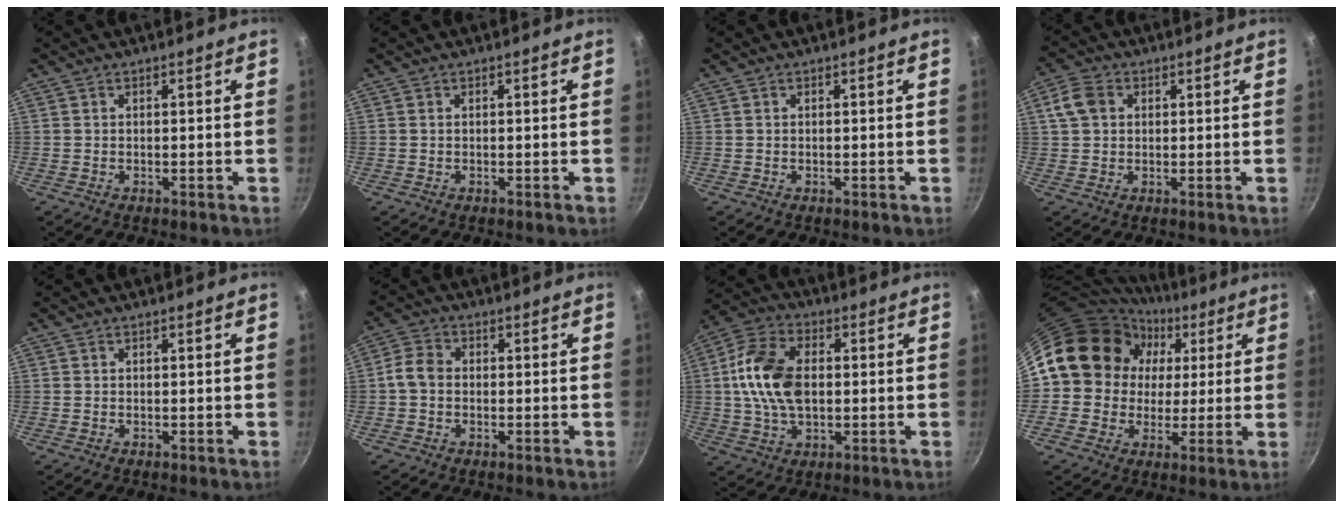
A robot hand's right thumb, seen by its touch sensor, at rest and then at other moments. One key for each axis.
{"total": 0.0}
{"total": 0.0}
{"total": 5.6, "fx": 1.4, "fy": 4.5, "fz": 3.2, "tx": -0.048, "ty": 0.007, "tz": 0.017}
{"total": 0.0}
{"total": 4.1, "fx": -0.5, "fy": 3.2, "fz": 2.5, "tx": -0.049, "ty": 0.014, "tz": -0.022}
{"total": 14.1, "fx": 0.9, "fy": 8.9, "fz": 10.9, "tx": -0.195, "ty": 0.016, "tz": 0.005}
{"total": 15.8, "fx": 4.0, "fy": 13.9, "fz": 6.5, "tx": -0.081, "ty": 0.016, "tz": 0.061}